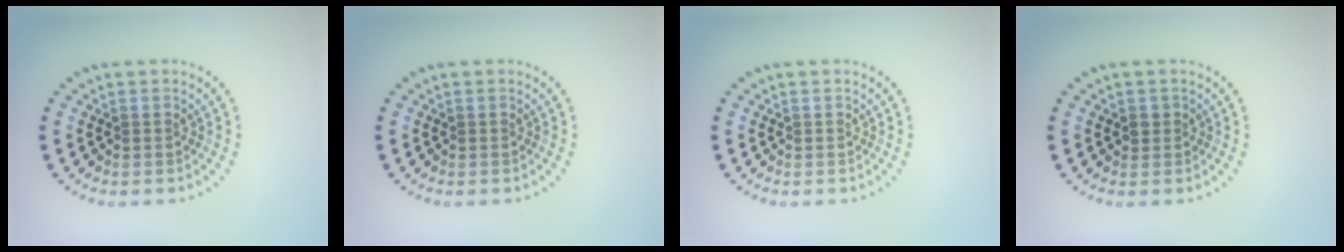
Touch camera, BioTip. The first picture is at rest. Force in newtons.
{"total": 0.0}
{"total": 0.0}
{"total": 1.0, "press": 0.8, "slide": 0.5}